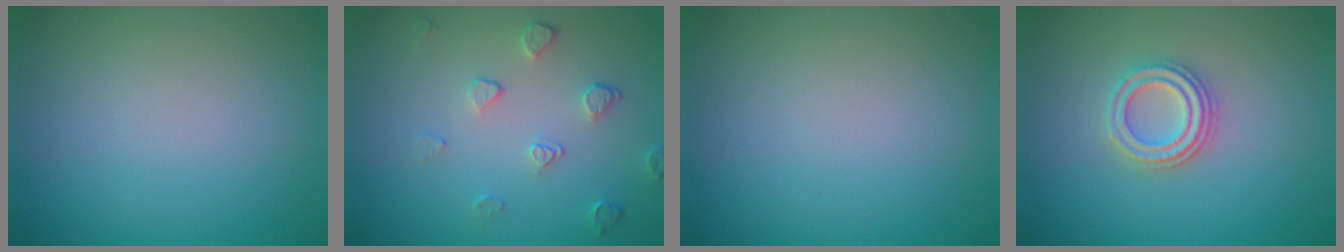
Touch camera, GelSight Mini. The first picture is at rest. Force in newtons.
{"total": 2.0, "press": 1.3, "slide": 1.5}
{"total": 0.0}
{"total": 2.9, "press": 2.7, "slide": 1.2}